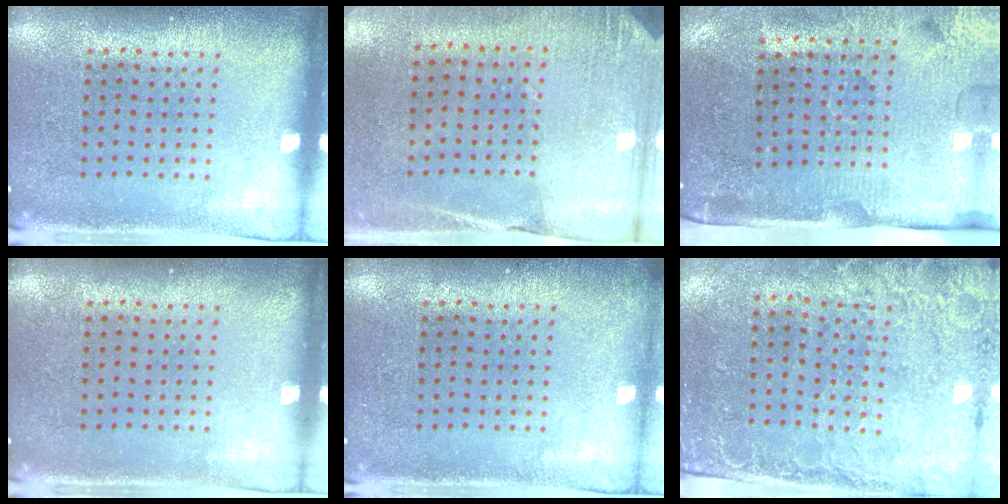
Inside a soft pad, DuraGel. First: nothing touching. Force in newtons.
{"total": 2.6, "press": 2.3, "slide": 1.1}
{"total": 4.3, "press": 3.7, "slide": 2.2}
{"total": 0.0}
{"total": 0.7, "press": 0.7, "slide": 0.1}
{"total": 2.6, "press": 2.2, "slide": 1.2}